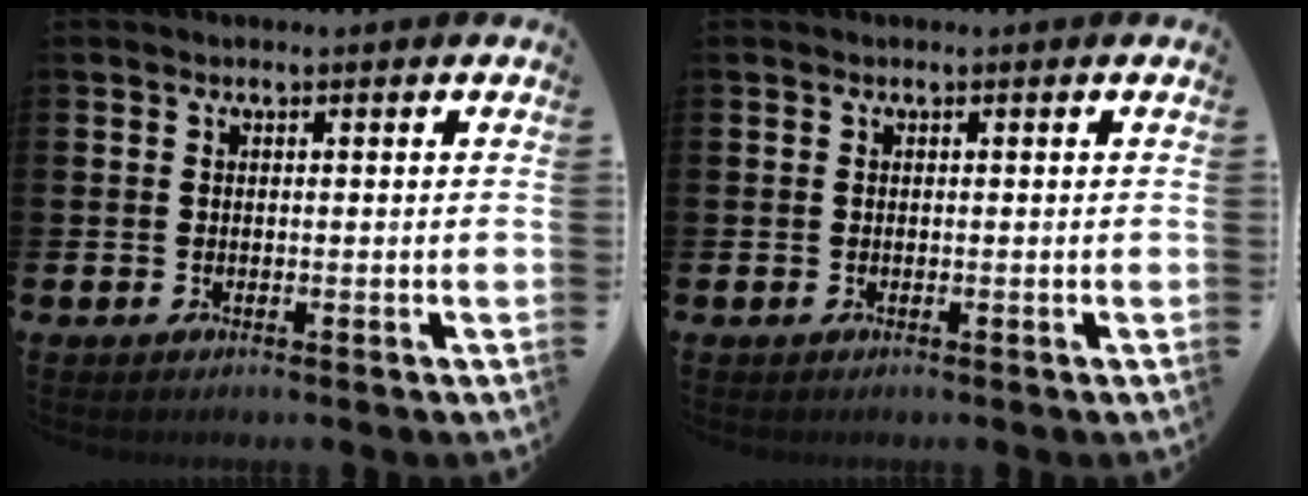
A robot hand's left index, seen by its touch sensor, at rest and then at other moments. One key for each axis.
{"total": 0.0}